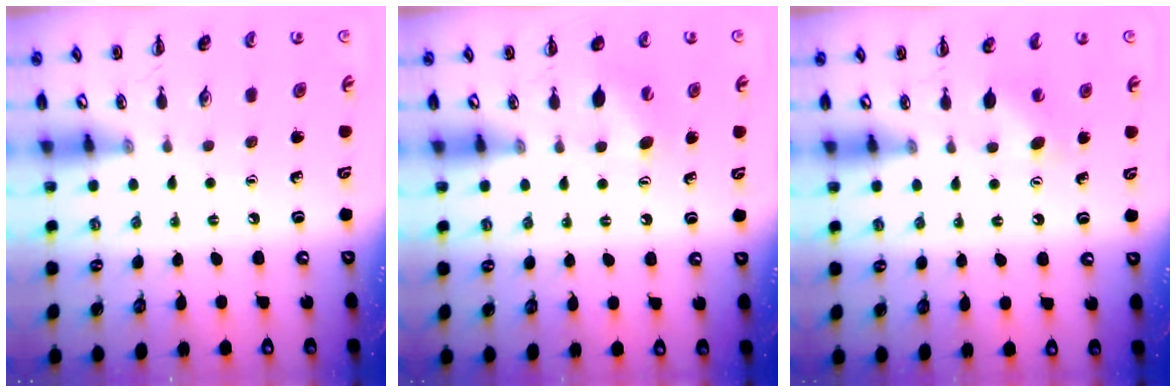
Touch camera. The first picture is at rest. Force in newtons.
{"total": 4.9, "press": 4.8, "slide": 0.9}
{"total": 3.7, "press": 3.6, "slide": 1.0}